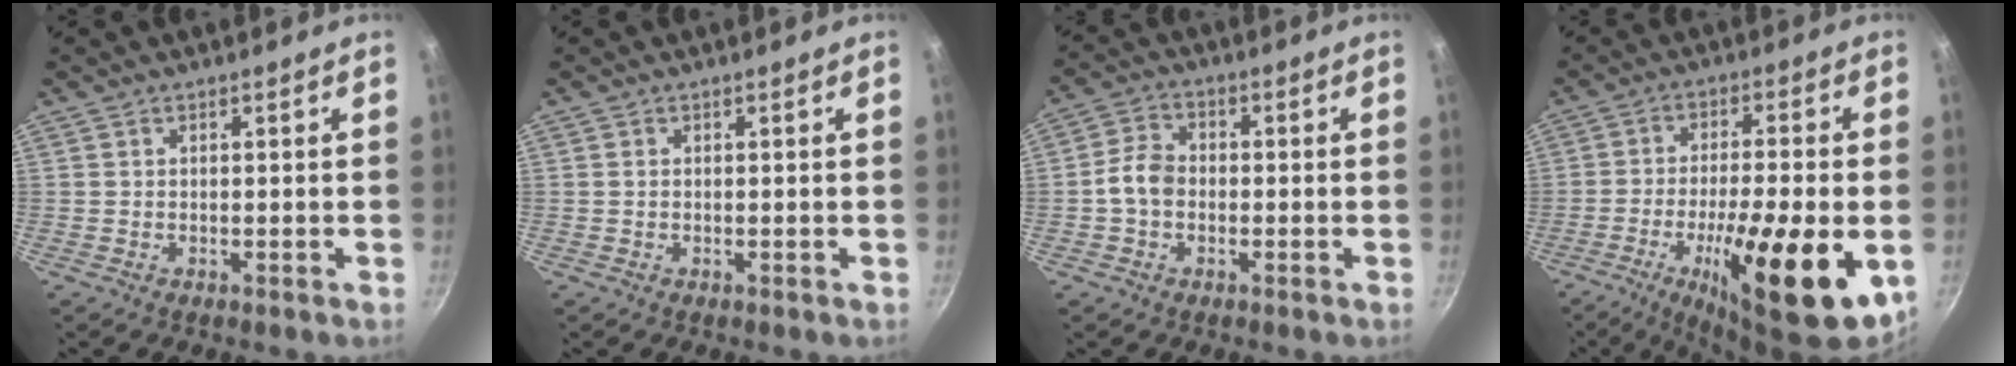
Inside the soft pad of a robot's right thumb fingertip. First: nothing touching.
{"total": 0.0}
{"total": 5.5, "force": [-1.0, 4.2, 3.4], "torque": [-0.051, 0.023, -0.029]}
{"total": 20.2, "force": [-6.3, 5.3, 18.5], "torque": [-0.284, 0.010, -0.097]}